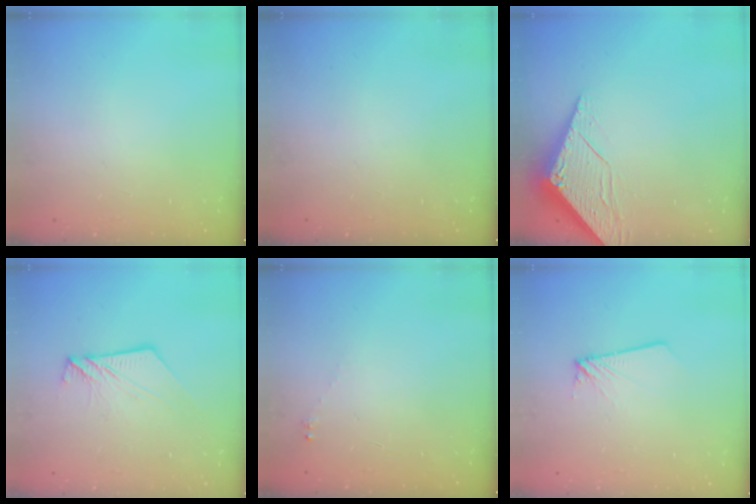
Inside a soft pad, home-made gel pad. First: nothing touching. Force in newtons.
{"total": 0.0}
{"total": 6.2, "press": 6.2, "slide": 0.5}
{"total": 9.0, "press": 8.9, "slide": 0.8}
{"total": 1.7, "press": 1.6, "slide": 0.2}
{"total": 1.8, "press": 1.8, "slide": 0.1}